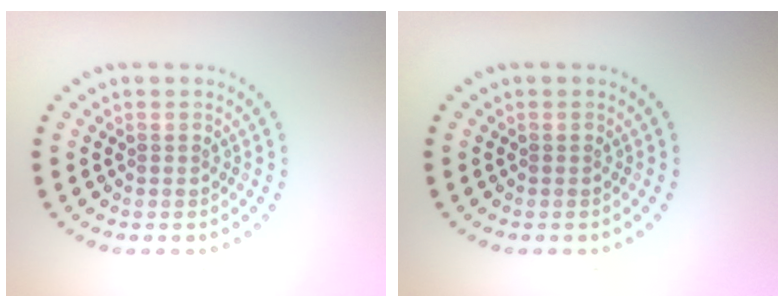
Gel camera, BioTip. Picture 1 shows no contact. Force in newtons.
{"total": 0.0}